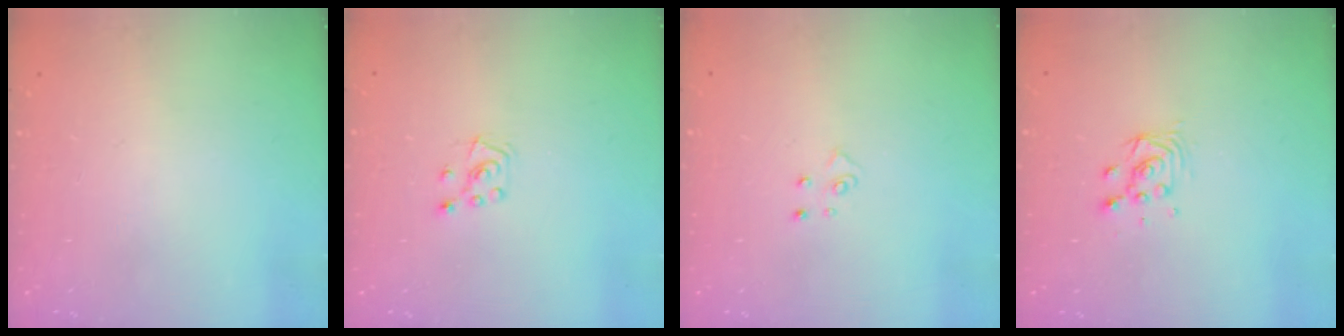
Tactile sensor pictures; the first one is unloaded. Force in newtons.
{"total": 4.6, "press": 4.6, "slide": 0.5}
{"total": 4.3, "press": 4.3, "slide": 0.4}
{"total": 4.0, "press": 4.0, "slide": 0.2}